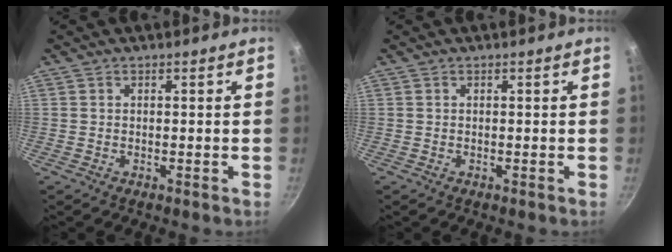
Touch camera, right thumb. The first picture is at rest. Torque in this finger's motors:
{"motor_torque": [0.00, 0.00, -0.01, -0.01, 0.00]}